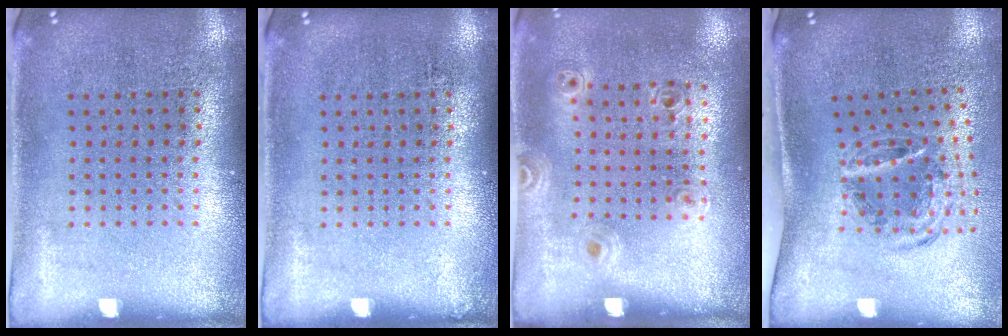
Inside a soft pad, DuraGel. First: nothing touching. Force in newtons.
{"total": 0.0}
{"total": 1.1, "press": 1.0, "slide": 0.5}
{"total": 1.2, "press": 1.0, "slide": 0.6}